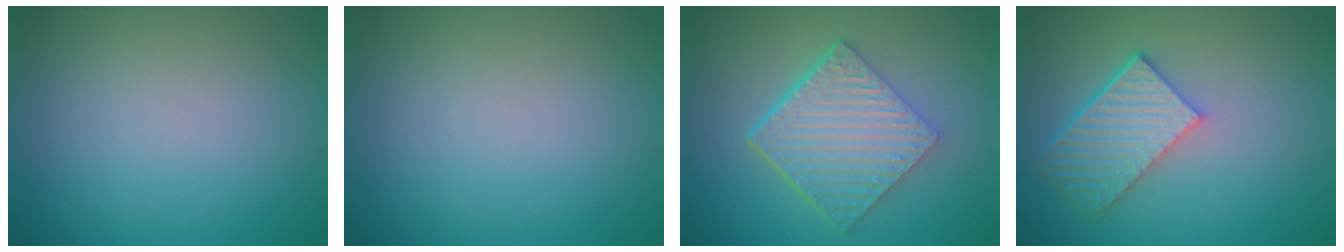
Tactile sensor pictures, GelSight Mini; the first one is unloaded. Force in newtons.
{"total": 0.0}
{"total": 6.9, "press": 4.6, "slide": 5.1}
{"total": 5.7, "press": 4.3, "slide": 3.8}